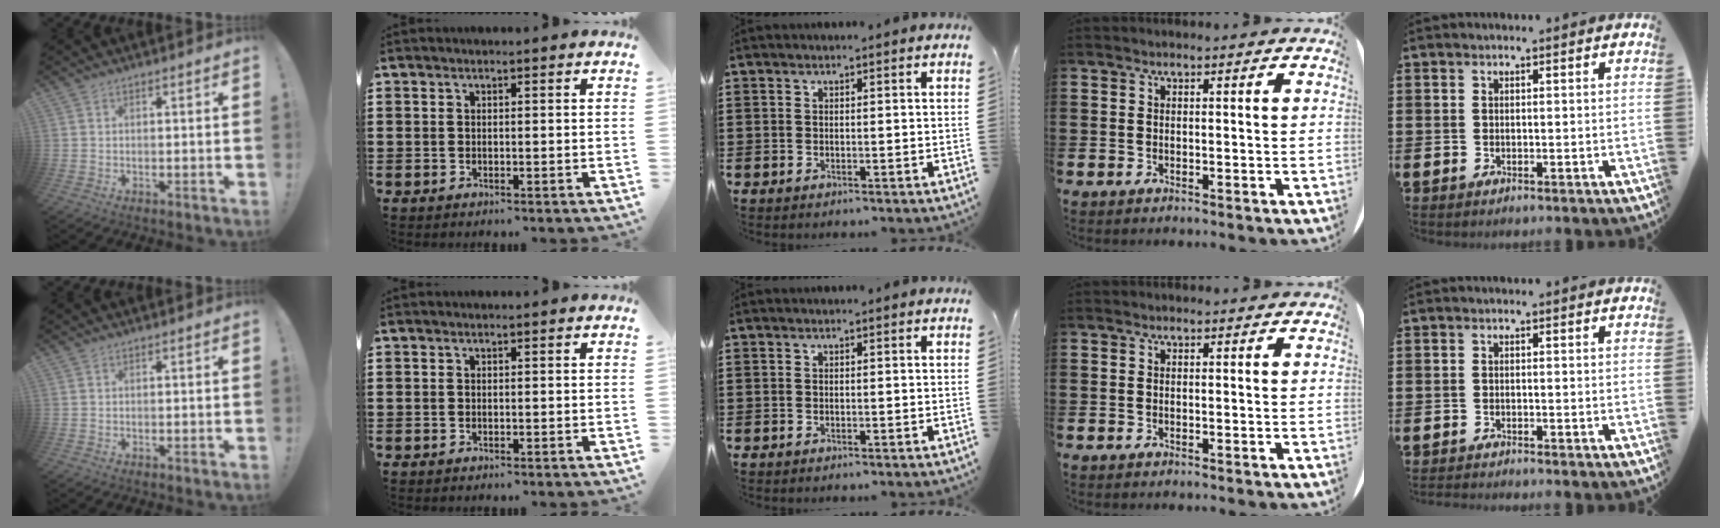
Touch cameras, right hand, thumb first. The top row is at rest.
{"little": {"total": 0.7, "force": [-0.7, -0.1, 0.0], "torque": [-0.001, -0.002, -0.015]}}